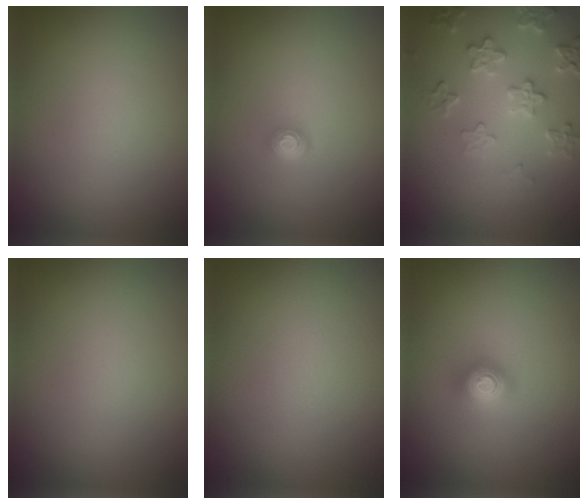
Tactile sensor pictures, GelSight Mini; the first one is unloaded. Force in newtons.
{"total": 1.6, "press": 1.2, "slide": 1.0}
{"total": 3.4, "press": 3.4, "slide": 0.2}
{"total": 0.0}
{"total": 0.0}
{"total": 1.6, "press": 1.6, "slide": 0.2}